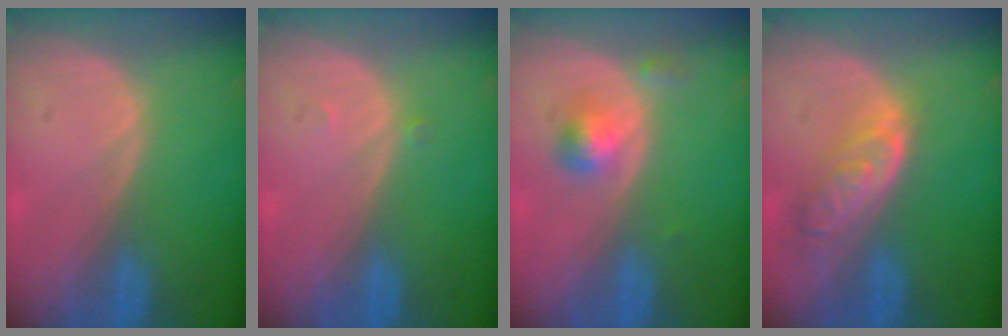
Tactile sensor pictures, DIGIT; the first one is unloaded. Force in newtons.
{"total": 0.7, "press": 0.5, "slide": 0.5}
{"total": 3.1, "press": 3.1, "slide": 0.2}
{"total": 6.4, "press": 5.8, "slide": 2.7}